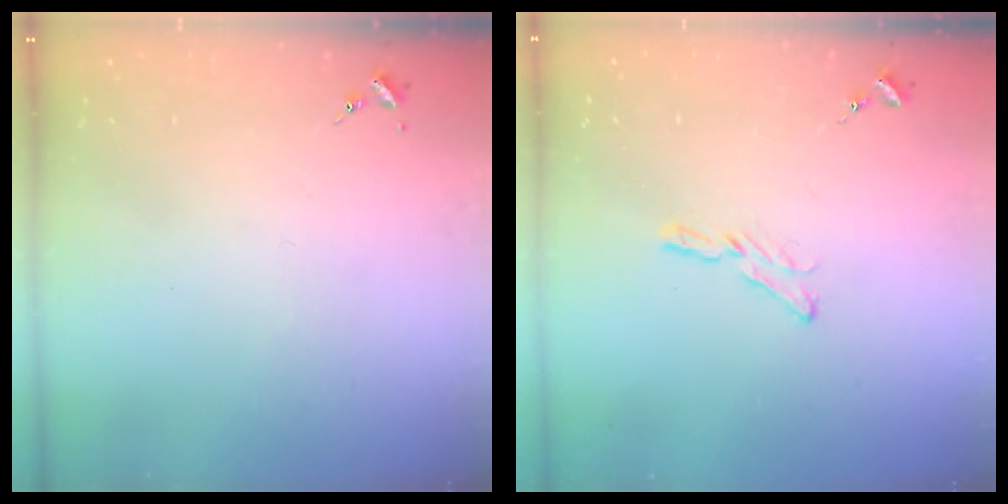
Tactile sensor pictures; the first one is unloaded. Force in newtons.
{"total": 5.4, "press": 5.4, "slide": 0.2}